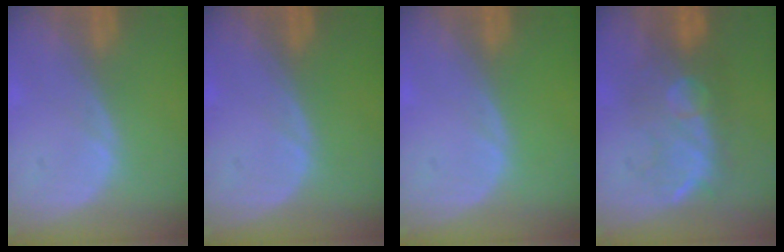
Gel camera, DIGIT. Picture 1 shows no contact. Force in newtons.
{"total": 0.0}
{"total": 0.0}
{"total": 8.0, "press": 7.9, "slide": 0.7}